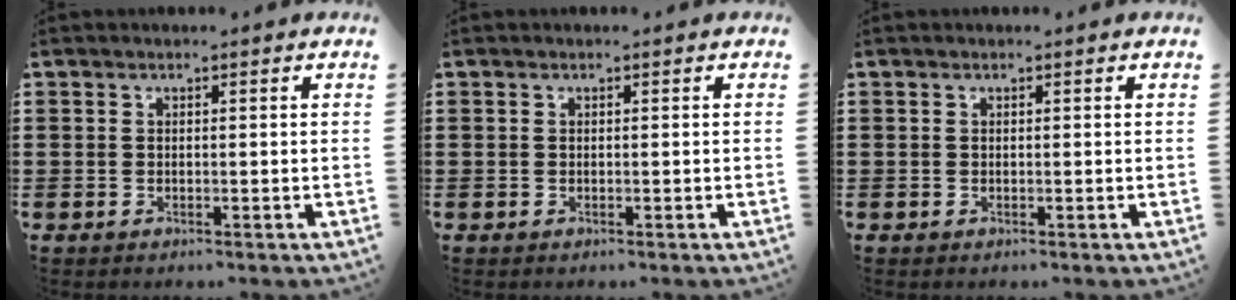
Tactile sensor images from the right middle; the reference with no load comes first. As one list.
[{"total": 0.0}, {"total": 0.0}]